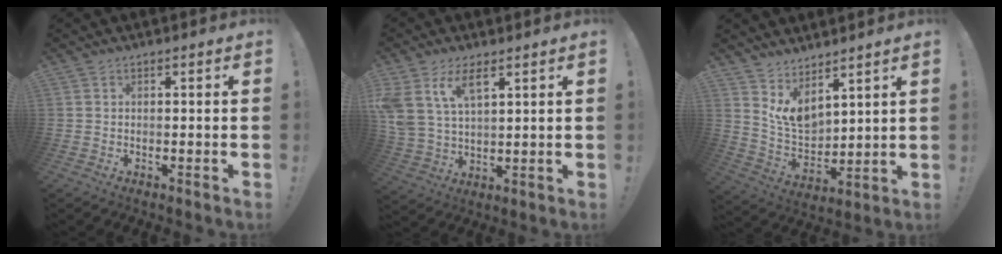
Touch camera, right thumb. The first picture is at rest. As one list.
[{"total": 10.1, "force": [5.7, 5.2, 6.4], "torque": [-0.149, -0.019, 0.107]}, {"total": 8.6, "force": [6.2, 4.5, 3.9], "torque": [-0.078, -0.062, 0.126]}]